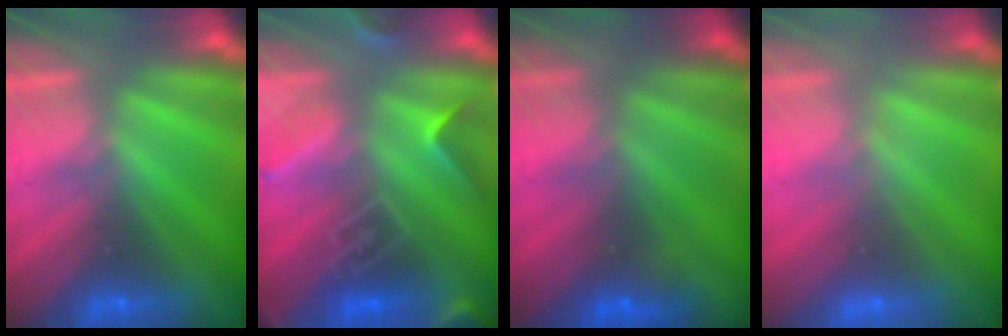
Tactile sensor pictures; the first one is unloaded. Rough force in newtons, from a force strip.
{"total": 9.0}
{"total": 4.4}
{"total": 1.6}